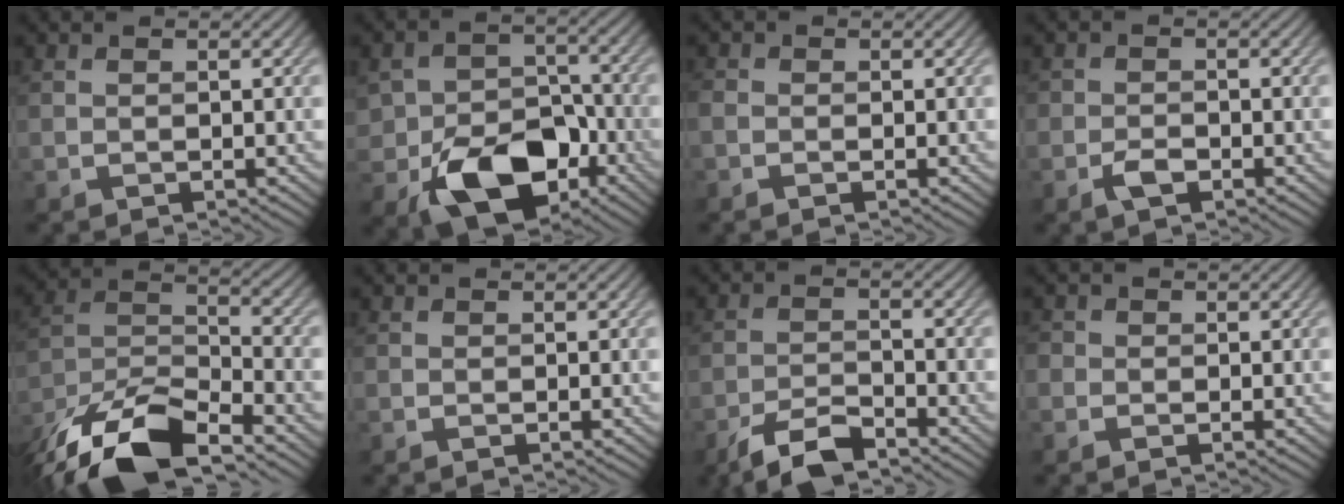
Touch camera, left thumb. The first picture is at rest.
{"total": 11.4, "force": [-5.3, 7.6, 6.6], "torque": [-0.121, -0.021, -0.088]}
{"total": 1.2, "force": [-0.6, 0.9, 0.6], "torque": [-0.016, -0.001, -0.016]}
{"total": 2.3, "force": [-1.3, 1.4, 1.4], "torque": [-0.028, -0.001, -0.028]}
{"total": 13.7, "force": [-10.2, 4.5, 8.0], "torque": [-0.170, -0.008, -0.203]}
{"total": 0.0}
{"total": 5.7, "force": [-4.4, 1.6, 3.2], "torque": [-0.061, 0.001, -0.087]}
{"total": 1.4, "force": [-0.4, 1.3, 0.2], "torque": [0.002, 0.002, -0.014]}